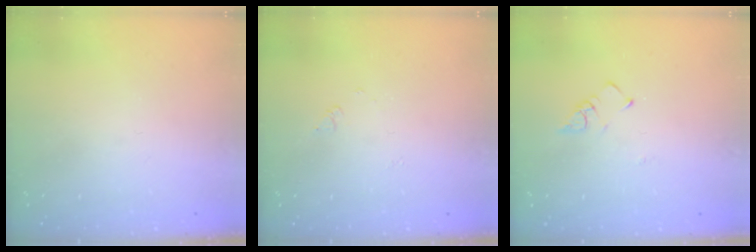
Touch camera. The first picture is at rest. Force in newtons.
{"total": 3.0, "press": 3.0, "slide": 0.4}
{"total": 2.6, "press": 2.6, "slide": 0.5}